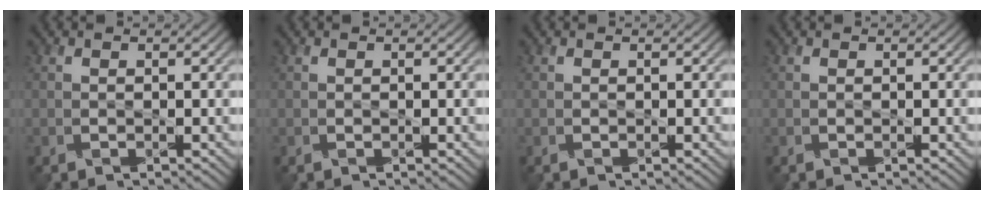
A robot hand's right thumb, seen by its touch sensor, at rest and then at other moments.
{"total": 0.0}
{"total": 0.0}
{"total": 0.0}